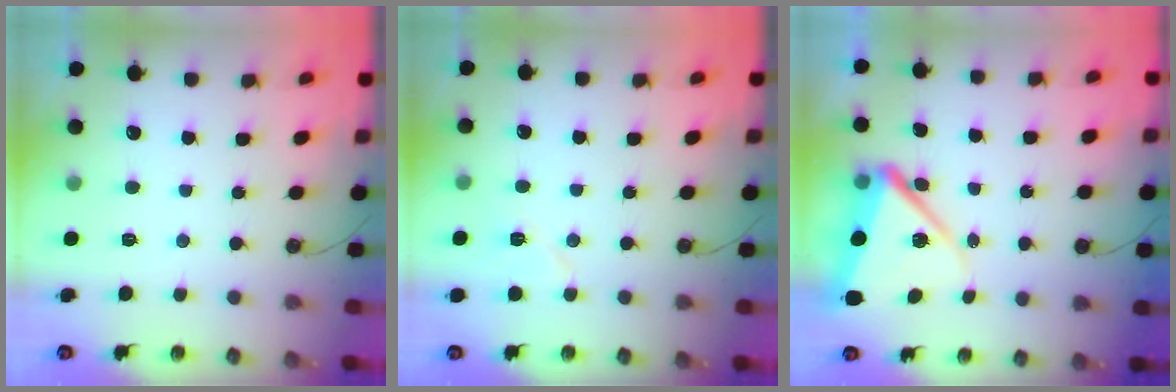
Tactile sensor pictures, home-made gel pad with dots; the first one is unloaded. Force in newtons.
{"total": 7.4, "press": 6.0, "slide": 4.2}
{"total": 10.4, "press": 10.2, "slide": 1.9}